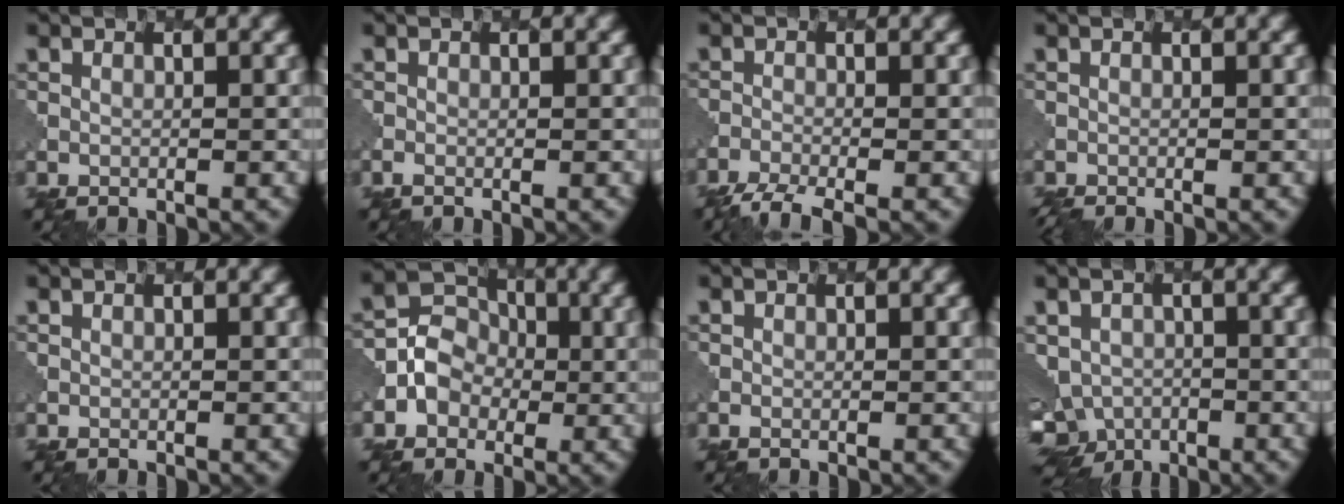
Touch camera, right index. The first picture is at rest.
{"total": 0.6, "force": [-0.4, 0.3, 0.4], "torque": [-0.005, 0.000, -0.006]}
{"total": 3.1, "force": [-2.7, 0.5, 1.5], "torque": [-0.030, -0.009, -0.057]}
{"total": 1.9, "force": [-1.4, 0.5, 1.1], "torque": [-0.003, -0.001, -0.017]}
{"total": 0.0}
{"total": 3.6, "force": [-0.6, 3.3, 1.2], "torque": [-0.011, 0.006, -0.013]}
{"total": 0.0}
{"total": 5.7, "force": [-2.6, 4.5, 2.3], "torque": [-0.037, -0.022, -0.030]}